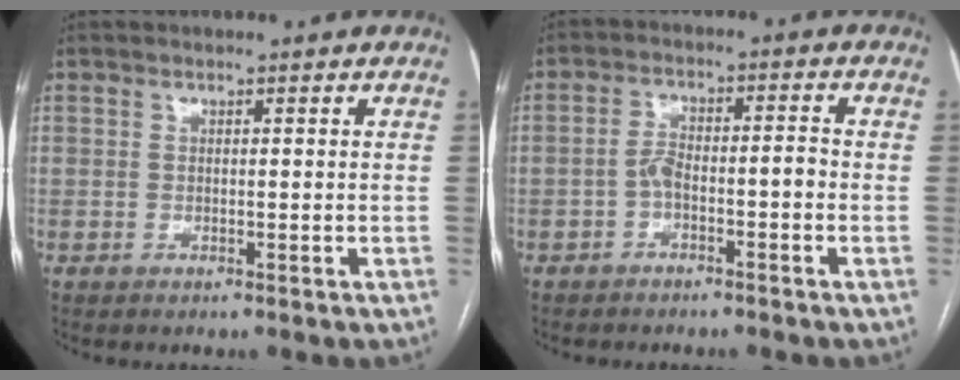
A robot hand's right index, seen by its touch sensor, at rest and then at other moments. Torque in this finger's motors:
{"motor_torque": [0.63, -0.35, 0.14, 0.08]}